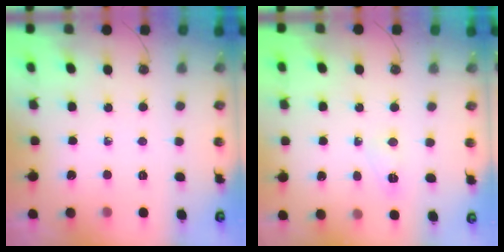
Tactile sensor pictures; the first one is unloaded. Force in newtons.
{"total": 2.9, "press": 2.8, "slide": 0.5}